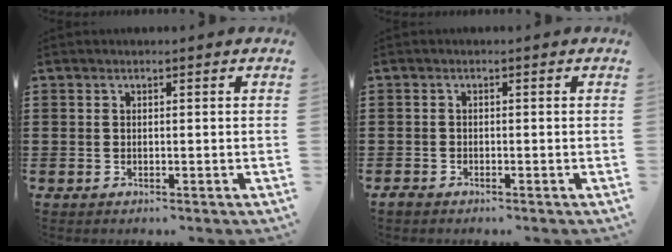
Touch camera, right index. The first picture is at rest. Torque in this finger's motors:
{"motor_torque": [-1.11, 1.03, -1.06, -0.21]}